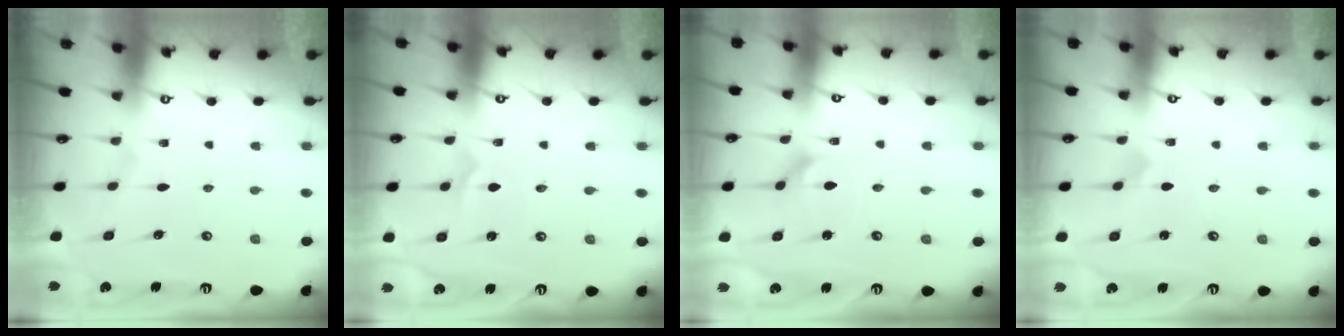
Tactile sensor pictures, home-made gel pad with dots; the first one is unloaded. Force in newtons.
{"total": 1.3, "press": 1.3, "slide": 0.1}
{"total": 2.6, "press": 2.5, "slide": 0.3}
{"total": 0.6, "press": 0.6, "slide": 0.0}